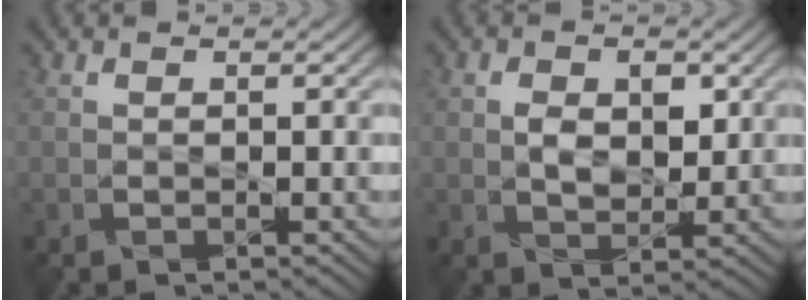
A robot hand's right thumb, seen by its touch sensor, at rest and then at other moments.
{"total": 4.2, "force": [0.8, 2.7, 3.1], "torque": [-0.059, -0.006, 0.015]}